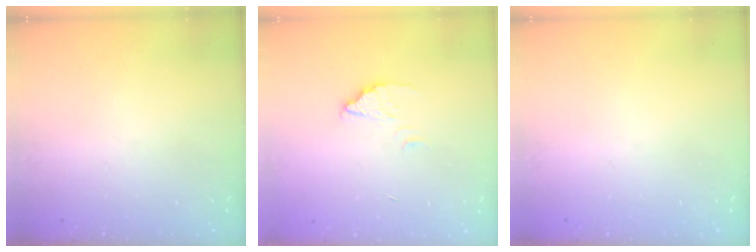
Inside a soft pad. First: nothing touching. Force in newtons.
{"total": 1.8, "press": 1.8, "slide": 0.1}
{"total": 0.0}